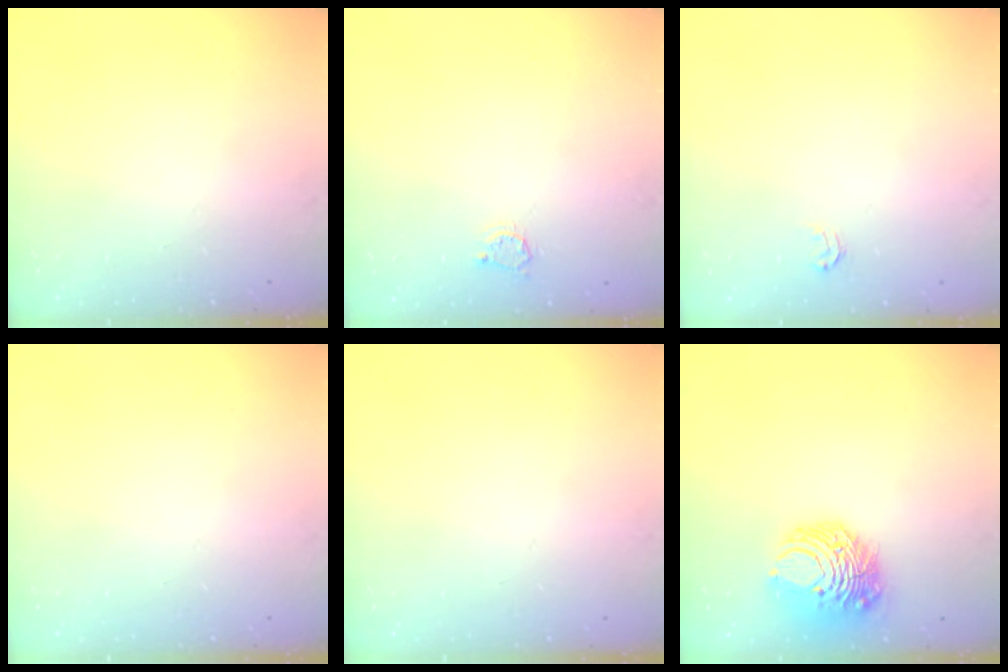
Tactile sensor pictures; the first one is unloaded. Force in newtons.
{"total": 2.7, "press": 2.7, "slide": 0.4}
{"total": 2.9, "press": 2.9, "slide": 0.1}
{"total": 0.0}
{"total": 0.0}
{"total": 10.4, "press": 10.4, "slide": 0.6}